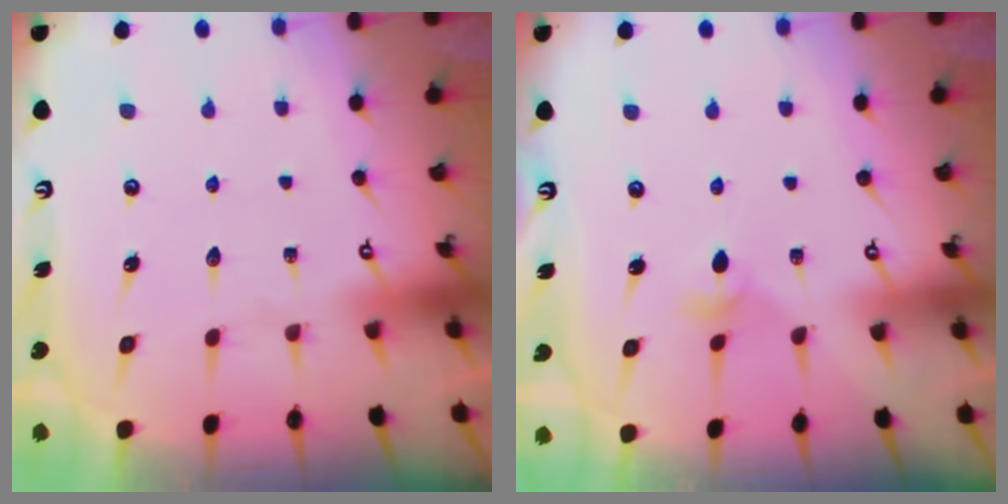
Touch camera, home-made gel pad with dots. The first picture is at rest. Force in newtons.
{"total": 4.3, "press": 4.2, "slide": 0.6}